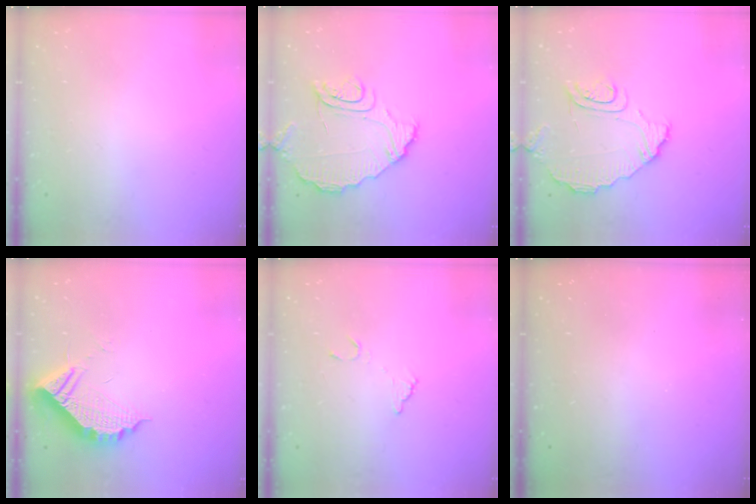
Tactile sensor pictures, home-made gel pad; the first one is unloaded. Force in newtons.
{"total": 9.4, "press": 9.3, "slide": 1.0}
{"total": 9.5, "press": 9.5, "slide": 1.1}
{"total": 10.4, "press": 10.3, "slide": 1.0}
{"total": 5.4, "press": 5.4, "slide": 0.4}
{"total": 3.1, "press": 3.1, "slide": 0.1}